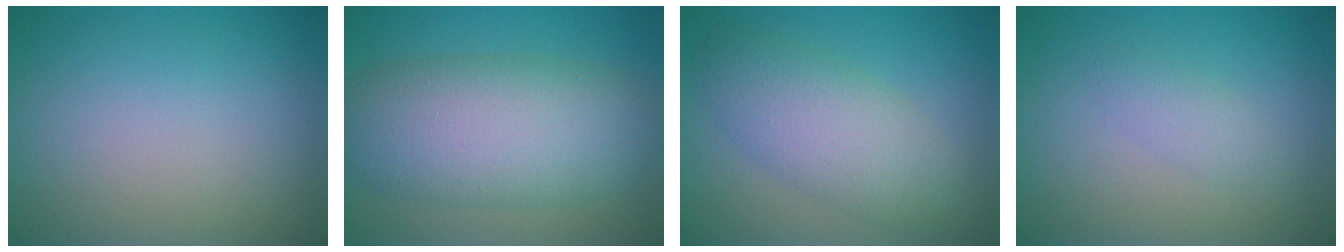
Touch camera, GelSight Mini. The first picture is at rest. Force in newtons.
{"total": 9.5, "press": 9.5, "slide": 0.3}
{"total": 5.4, "press": 5.4, "slide": 0.1}
{"total": 1.4, "press": 1.3, "slide": 0.1}